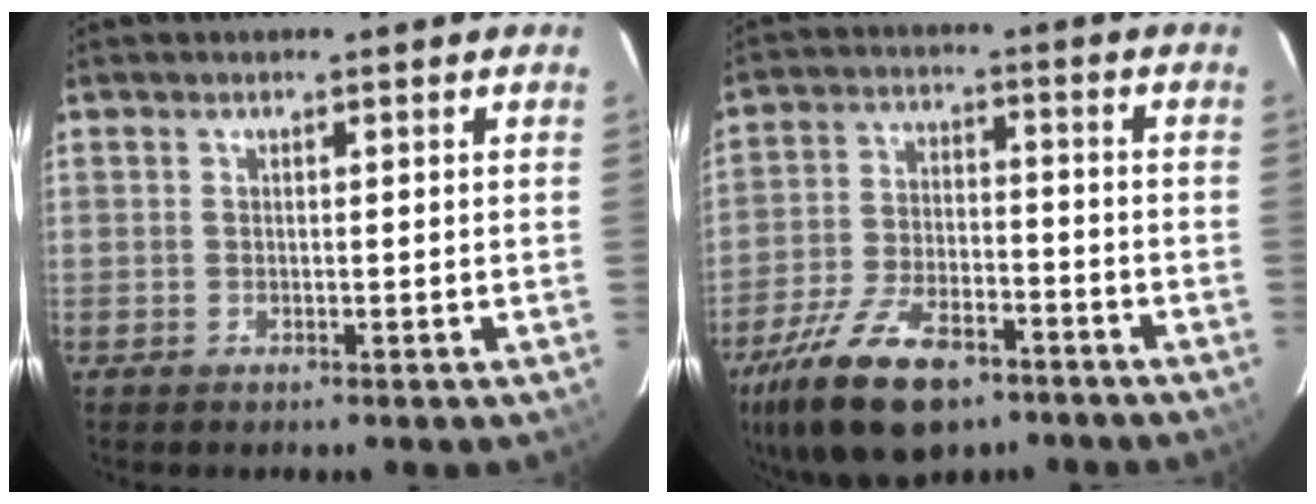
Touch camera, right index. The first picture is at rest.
{"total": 17.4, "force": [-11.5, 7.8, 10.6], "torque": [-0.229, -0.024, -0.198]}